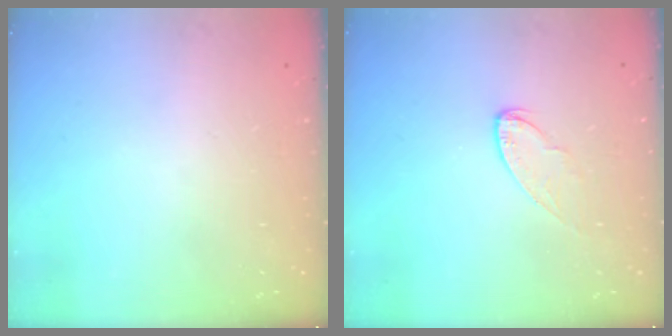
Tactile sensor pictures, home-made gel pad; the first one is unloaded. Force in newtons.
{"total": 4.9, "press": 4.9, "slide": 0.4}